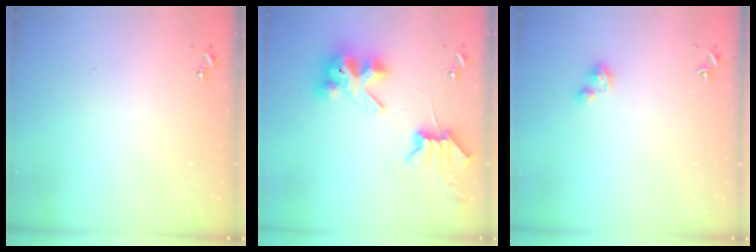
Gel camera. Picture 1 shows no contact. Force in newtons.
{"total": 9.1, "press": 9.1, "slide": 1.1}
{"total": 2.2, "press": 2.2, "slide": 0.2}